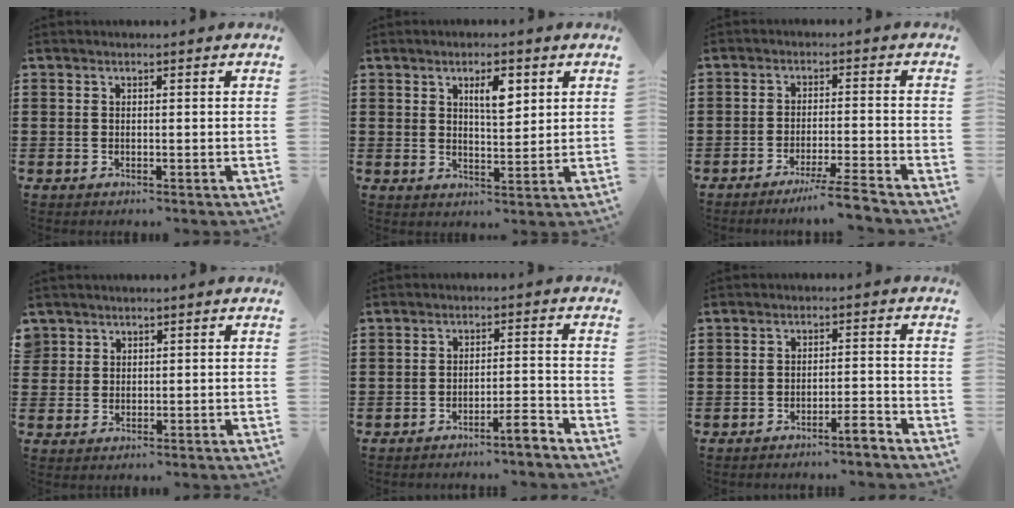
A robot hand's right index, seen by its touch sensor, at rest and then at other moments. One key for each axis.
{"total": 4.5, "fx": 2.2, "fy": 1.6, "fz": 3.6, "tx": -0.061, "ty": 0.001, "tz": 0.032}
{"total": 4.6, "fx": -4.0, "fy": -0.8, "fz": 2.2, "tx": -0.034, "ty": -0.015, "tz": -0.074}
{"total": 1.9, "fx": 1.3, "fy": 1.4, "fz": -0.1, "tx": -0.004, "ty": 0.007, "tz": 0.026}
{"total": 3.6, "fx": -3.2, "fy": 0.0, "fz": 1.7, "tx": -0.031, "ty": 0.002, "tz": -0.063}
{"total": 2.9, "fx": -2.6, "fy": 0.0, "fz": 1.3, "tx": -0.024, "ty": 0.003, "tz": -0.051}